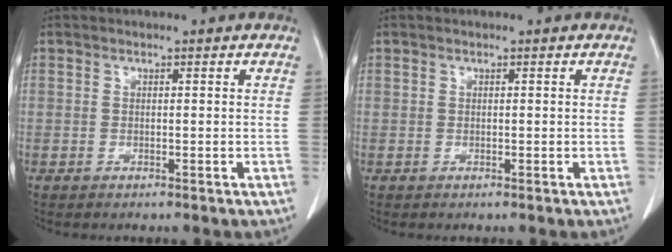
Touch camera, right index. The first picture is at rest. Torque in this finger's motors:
{"motor_torque": [-0.06, 0.08, -0.03, 0.00]}